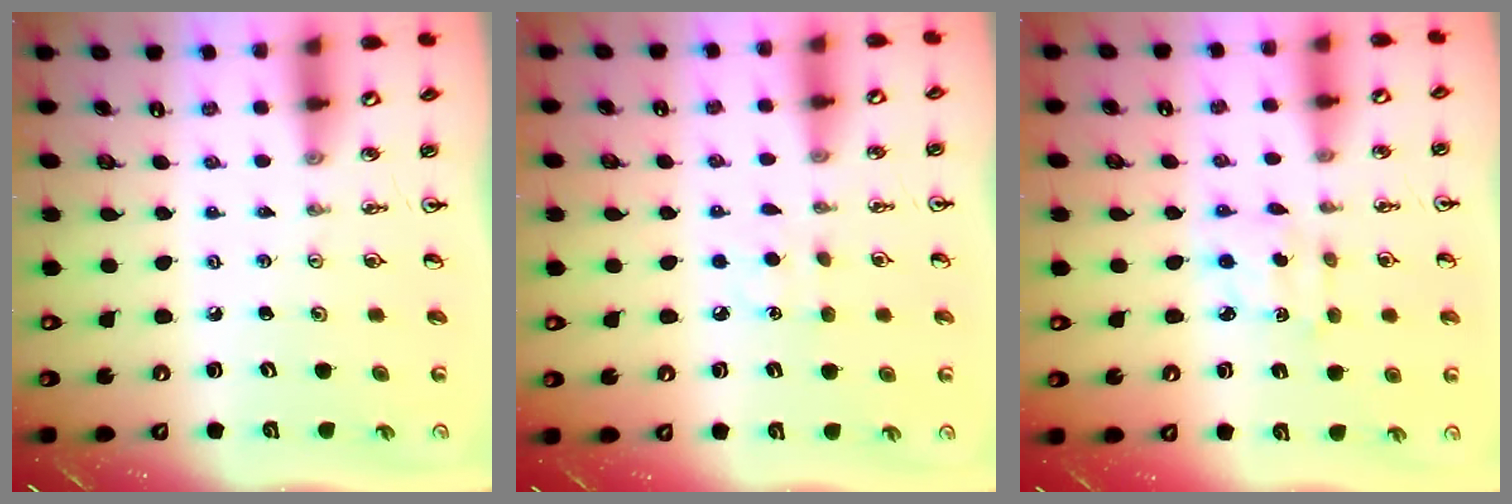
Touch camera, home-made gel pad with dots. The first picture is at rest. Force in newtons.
{"total": 4.8, "press": 4.8, "slide": 0.5}
{"total": 2.9, "press": 2.9, "slide": 0.6}